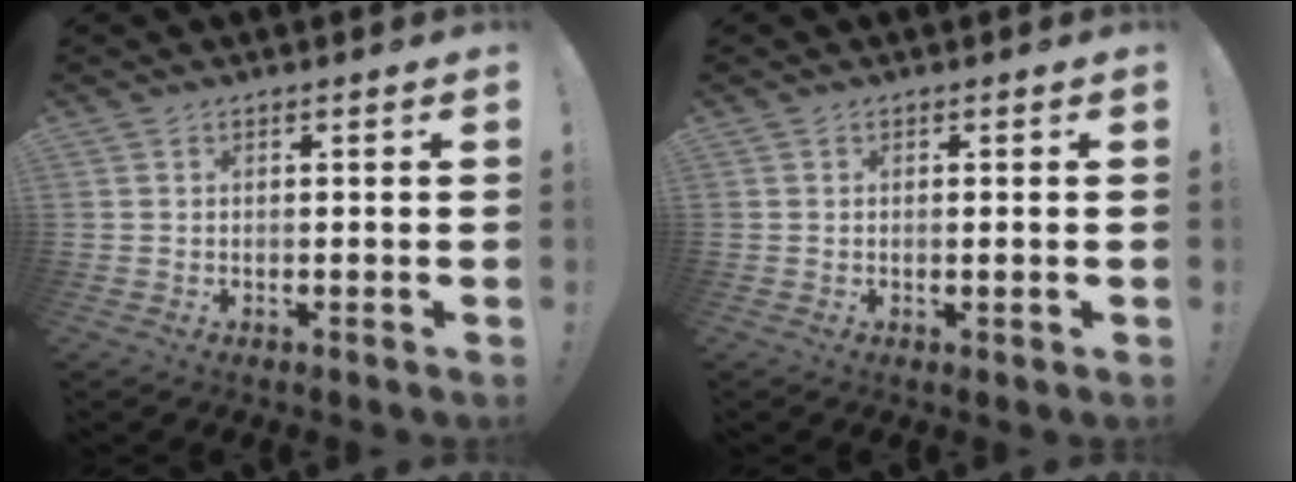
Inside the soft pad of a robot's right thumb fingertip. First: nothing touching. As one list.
[{"total": 0.9, "force": [0.0, -0.1, 0.8], "torque": [-0.014, 0.000, 0.000]}]